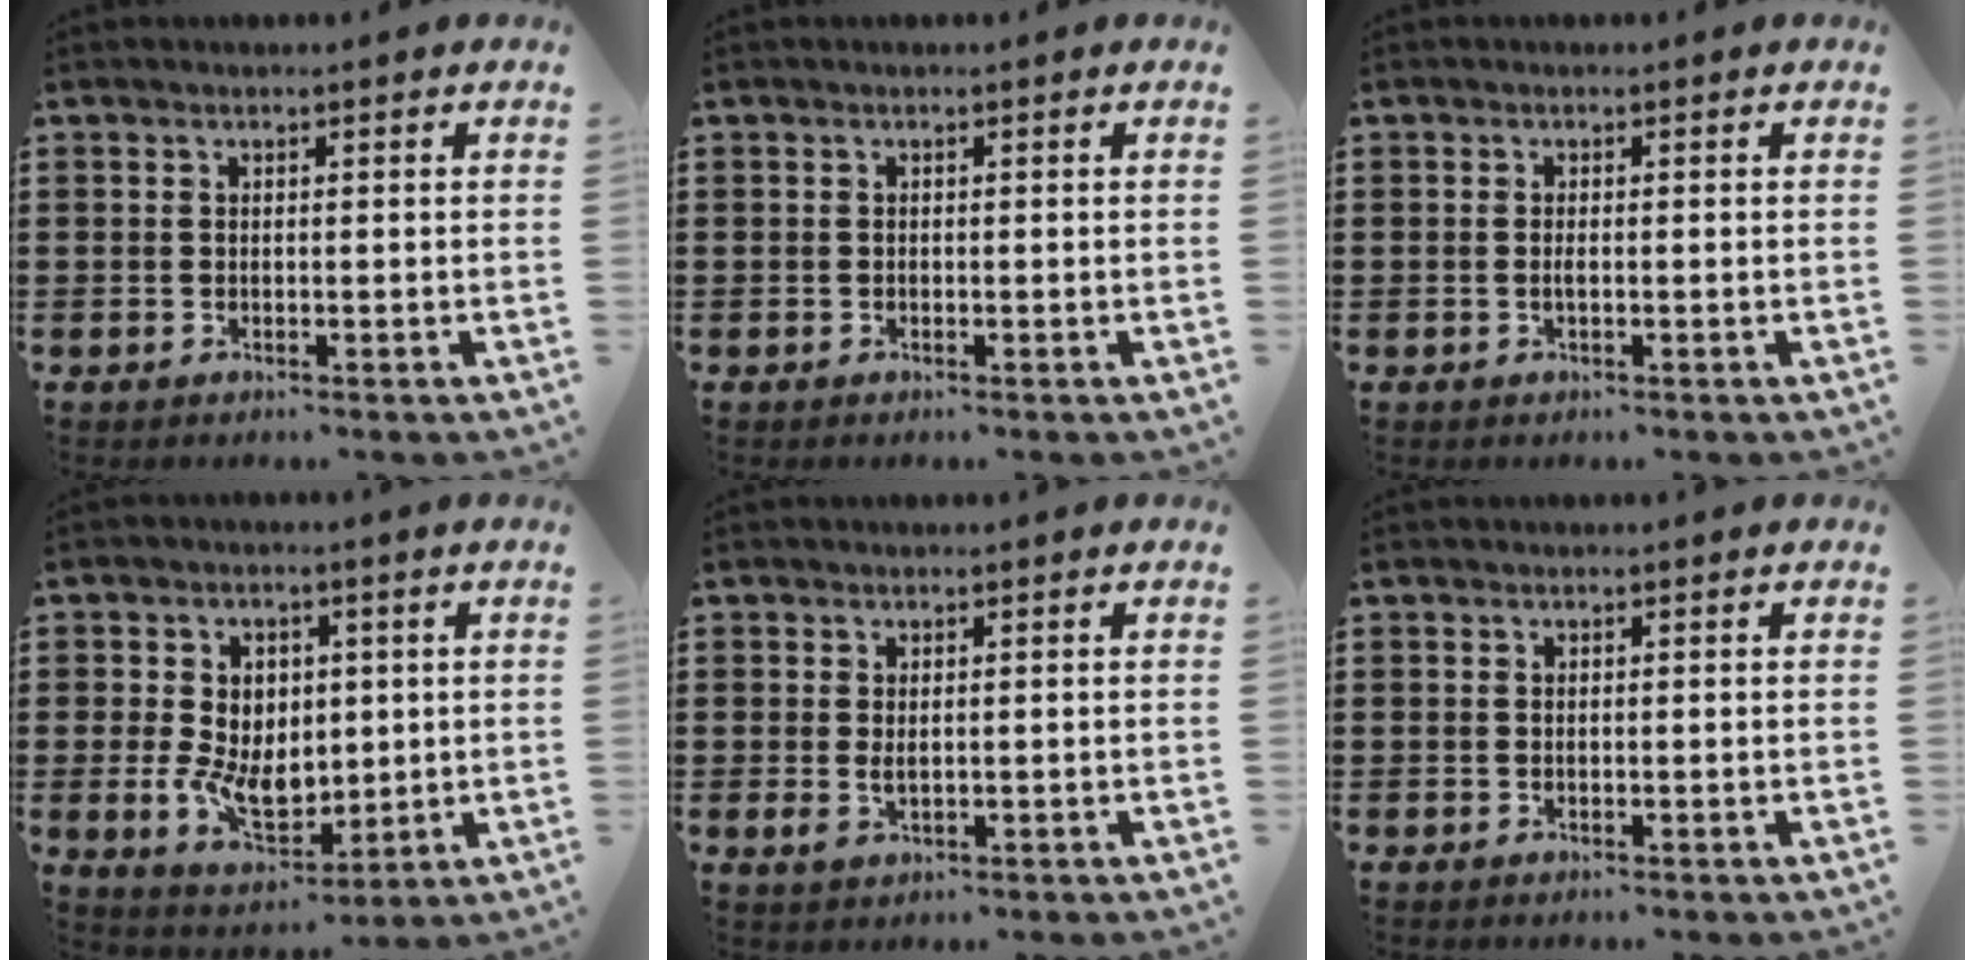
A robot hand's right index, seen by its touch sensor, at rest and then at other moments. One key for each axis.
{"total": 0.0}
{"total": 0.8, "fx": -0.2, "fy": 0.2, "fz": 0.7, "tx": -0.014, "ty": -0.001, "tz": -0.003}
{"total": 8.1, "fx": -0.3, "fy": 5.9, "fz": 5.4, "tx": -0.118, "ty": 0.010, "tz": -0.007}
{"total": 1.7, "fx": 0.1, "fy": 0.8, "fz": 1.4, "tx": -0.029, "ty": 0.004, "tz": 0.002}
{"total": 0.0}